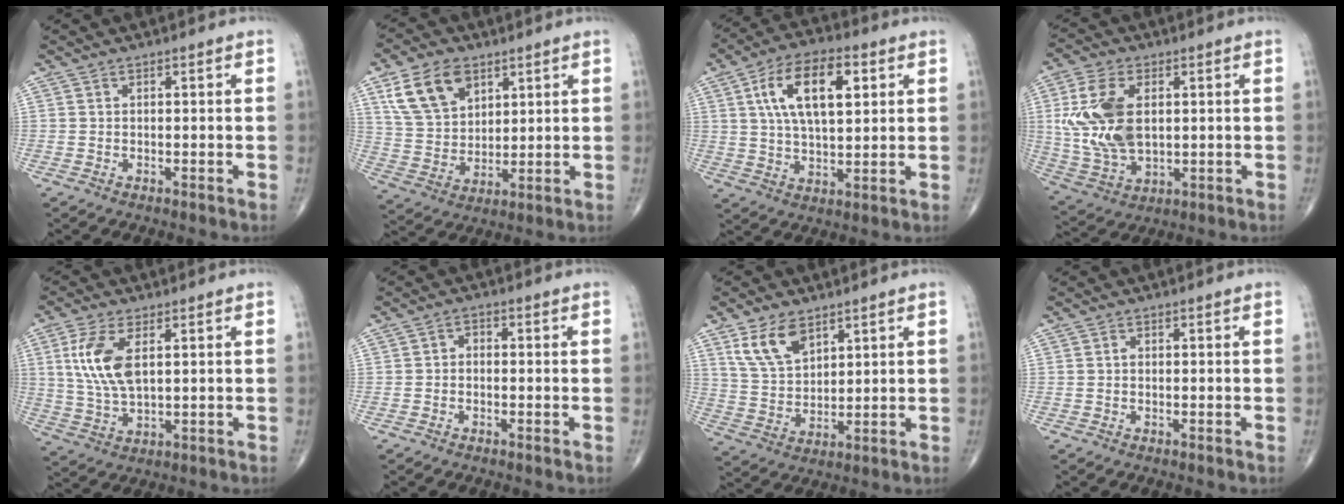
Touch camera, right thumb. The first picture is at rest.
{"total": 12.4, "force": [6.2, 8.0, 7.1], "torque": [-0.112, -0.020, 0.127]}
{"total": 14.9, "force": [4.6, 7.1, 12.2], "torque": [-0.204, 0.001, 0.081]}
{"total": 14.9, "force": [2.2, 8.7, 11.8], "torque": [-0.239, -0.006, 0.050]}
{"total": 10.1, "force": [2.7, 4.8, 8.5], "torque": [-0.183, -0.007, 0.057]}
{"total": 1.8, "force": [-0.4, 1.3, 1.1], "torque": [-0.007, 0.011, -0.015]}
{"total": 9.0, "force": [5.2, 5.0, 5.4], "torque": [-0.089, -0.024, 0.110]}
{"total": 0.7, "force": [0.0, 0.5, 0.5], "torque": [-0.007, 0.002, -0.001]}